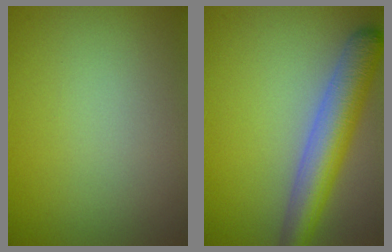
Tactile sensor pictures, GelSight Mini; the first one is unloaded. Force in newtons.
{"total": 6.1, "press": 6.1, "slide": 0.3}